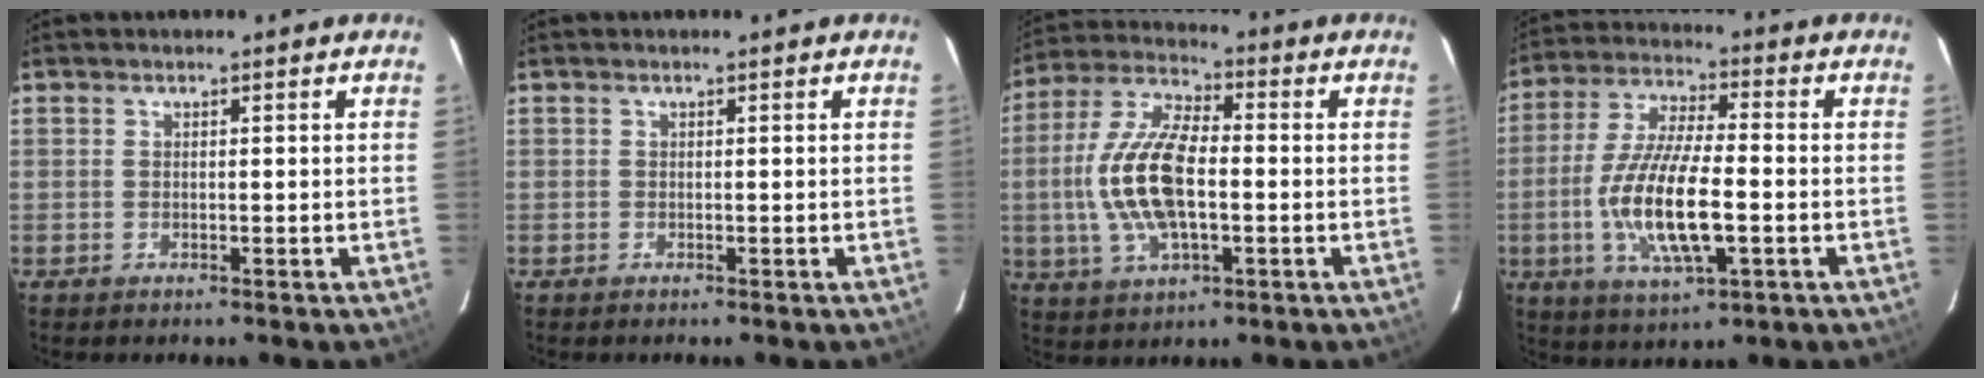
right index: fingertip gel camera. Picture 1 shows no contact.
{"total": 0.0}
{"total": 14.7, "force": [-1.4, 6.4, 13.1], "torque": [-0.276, 0.007, -0.026]}
{"total": 15.0, "force": [-3.3, 4.1, 14.0], "torque": [-0.287, -0.010, -0.062]}